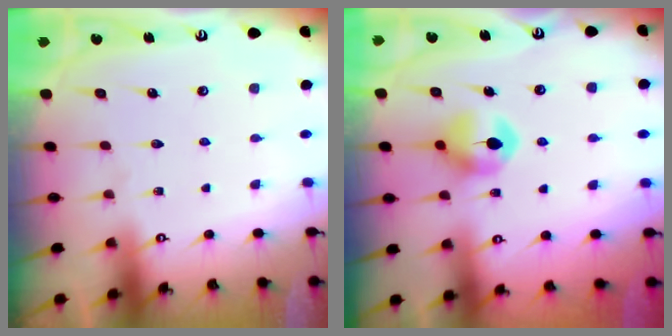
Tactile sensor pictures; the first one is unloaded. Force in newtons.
{"total": 8.4, "press": 8.4, "slide": 0.3}